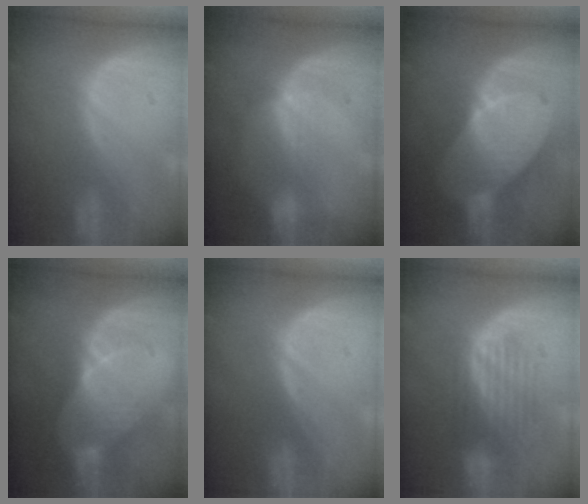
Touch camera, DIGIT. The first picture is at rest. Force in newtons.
{"total": 3.0, "press": 2.8, "slide": 1.1}
{"total": 9.2, "press": 9.2, "slide": 0.4}
{"total": 7.3, "press": 6.9, "slide": 2.5}
{"total": 0.0}
{"total": 6.4, "press": 6.3, "slide": 0.6}